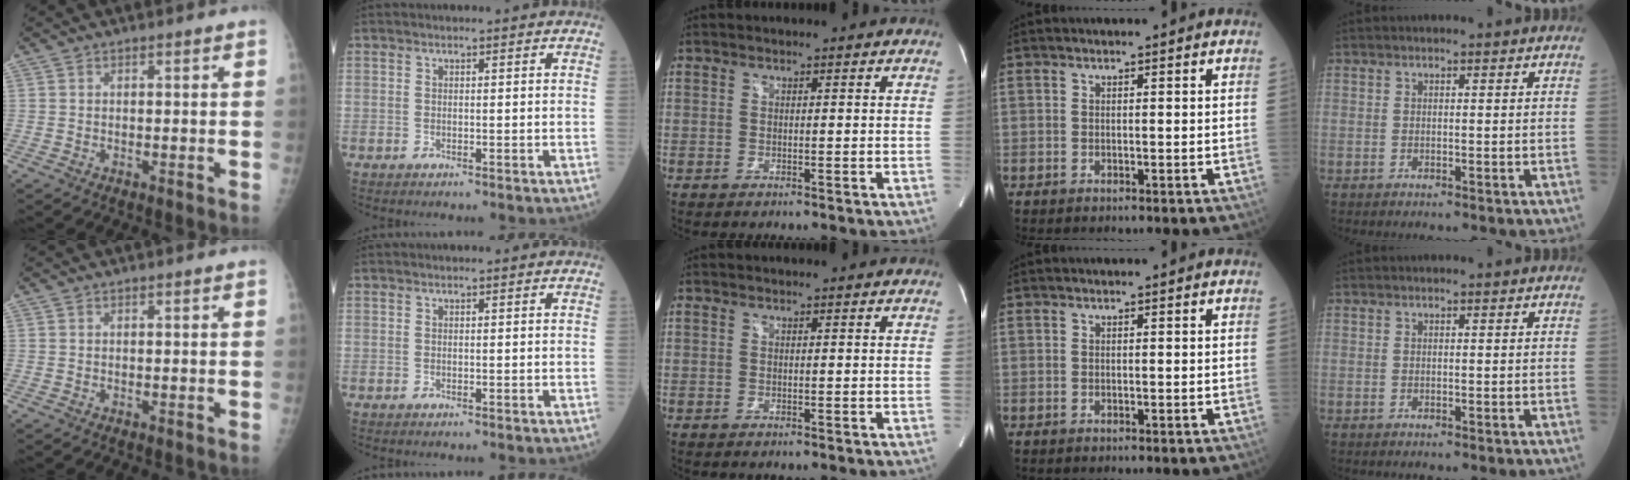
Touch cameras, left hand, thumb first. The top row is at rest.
{}